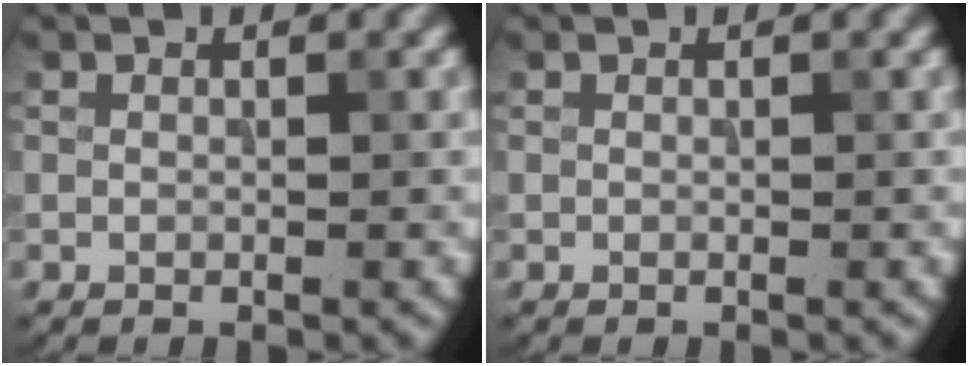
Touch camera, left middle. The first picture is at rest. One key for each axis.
{"total": 0.0}